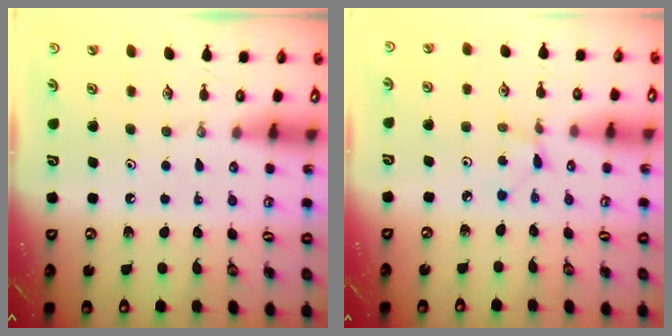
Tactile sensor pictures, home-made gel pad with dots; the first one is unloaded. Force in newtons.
{"total": 0.8, "press": 0.8, "slide": 0.1}